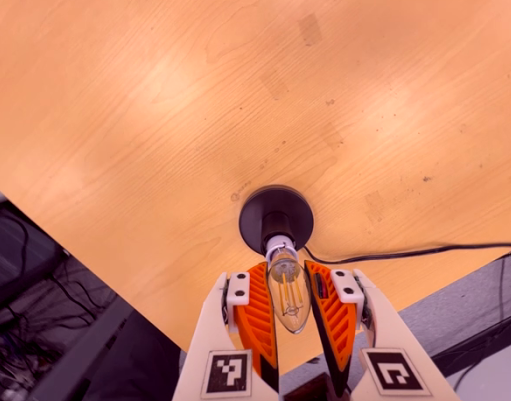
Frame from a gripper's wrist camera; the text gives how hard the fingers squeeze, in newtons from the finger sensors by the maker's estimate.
{"total": 14.1, "left": 13.7, "right": 14.4}